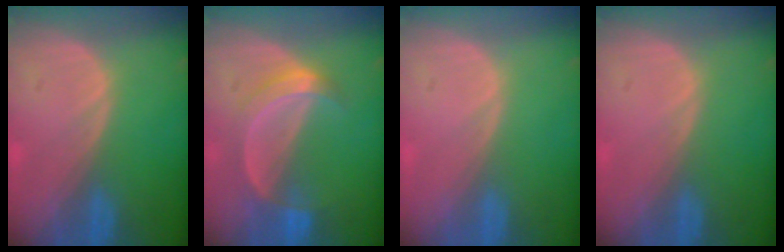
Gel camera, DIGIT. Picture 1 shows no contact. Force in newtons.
{"total": 5.3, "press": 5.2, "slide": 1.2}
{"total": 0.0}
{"total": 0.0}